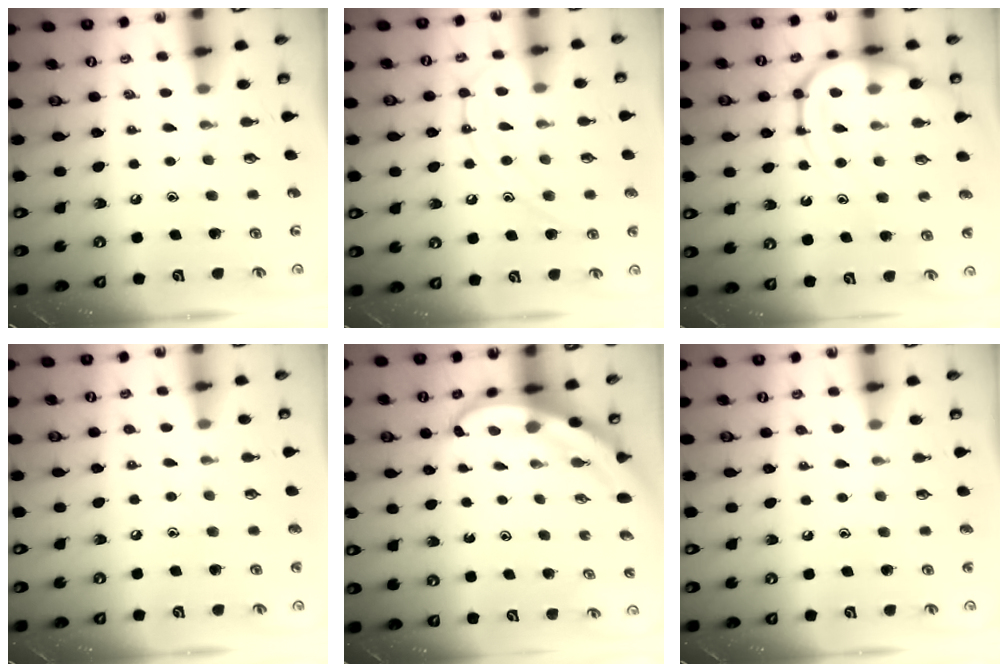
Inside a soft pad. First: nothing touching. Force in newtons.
{"total": 11.5, "press": 11.4, "slide": 1.1}
{"total": 11.8, "press": 11.7, "slide": 1.2}
{"total": 6.5, "press": 6.4, "slide": 0.8}
{"total": 5.3, "press": 5.2, "slide": 0.7}
{"total": 3.7, "press": 3.6, "slide": 0.4}